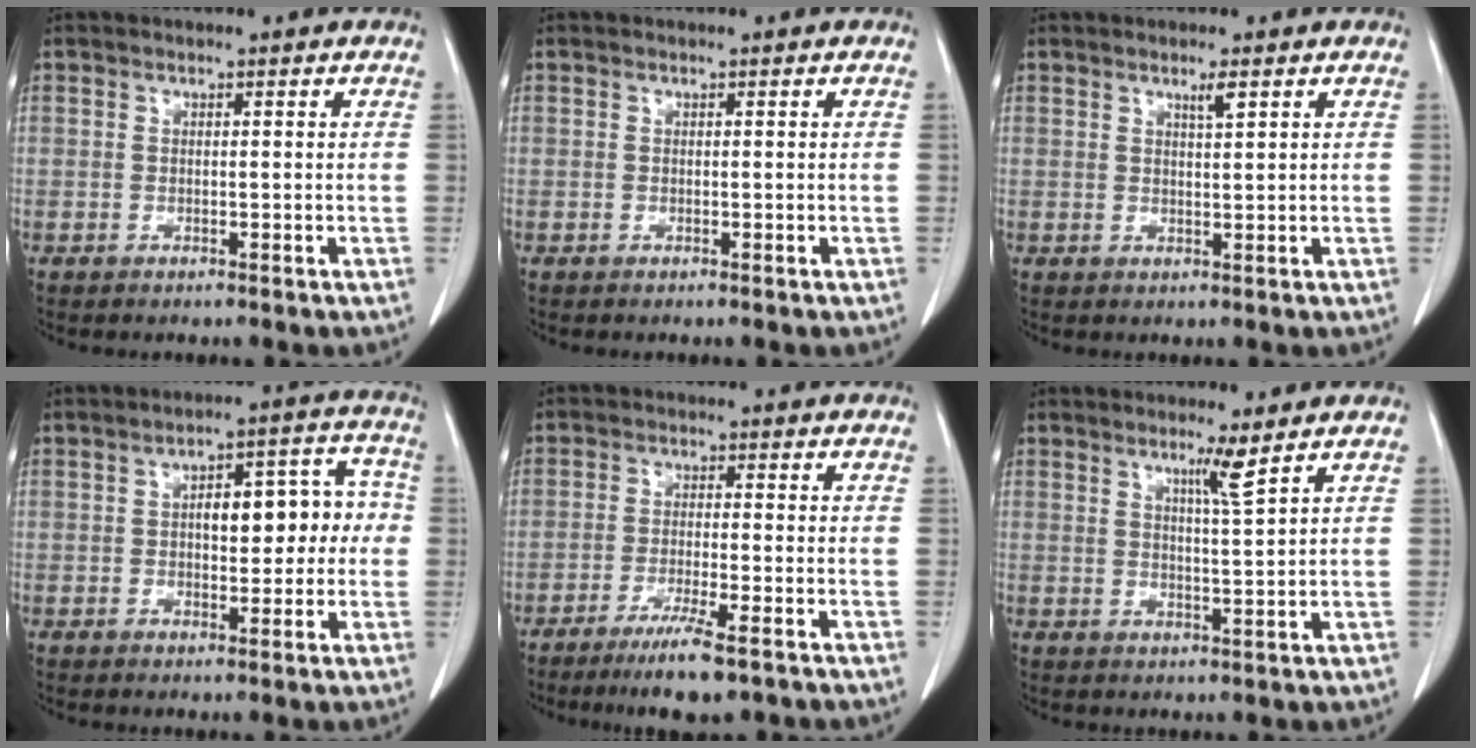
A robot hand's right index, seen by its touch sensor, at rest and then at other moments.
{"total": 0.0}
{"total": 1.8, "force": [1.1, -0.1, 1.4], "torque": [-0.026, -0.003, 0.020]}
{"total": 9.0, "force": [0.4, 3.8, 8.1], "torque": [-0.103, 0.042, 0.011]}
{"total": 7.2, "force": [-4.9, 0.2, 5.4], "torque": [-0.090, -0.018, -0.078]}
{"total": 3.5, "force": [2.3, -1.0, 2.5], "torque": [-0.045, -0.011, 0.043]}